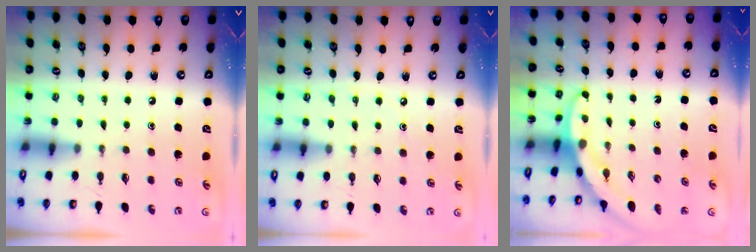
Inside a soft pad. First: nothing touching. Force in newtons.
{"total": 2.8, "press": 2.8, "slide": 0.3}
{"total": 2.9, "press": 2.9, "slide": 0.2}